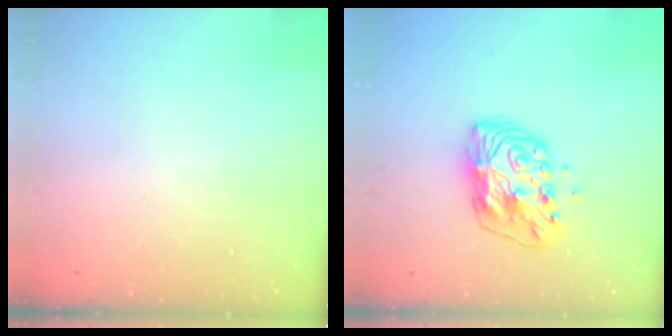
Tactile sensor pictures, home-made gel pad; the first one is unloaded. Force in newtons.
{"total": 11.4, "press": 11.4, "slide": 0.8}